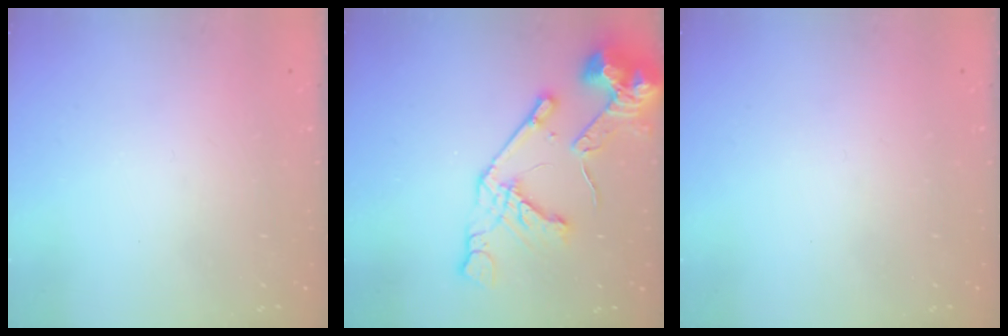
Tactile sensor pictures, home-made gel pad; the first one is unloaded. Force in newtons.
{"total": 18.5, "press": 18.4, "slide": 2.3}
{"total": 0.0}